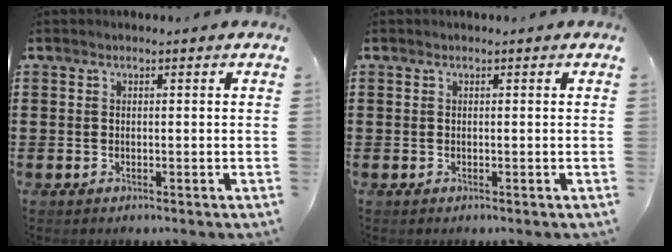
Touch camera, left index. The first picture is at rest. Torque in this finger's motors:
{"motor_torque": [-0.01, 0.00, 0.00, 0.00]}